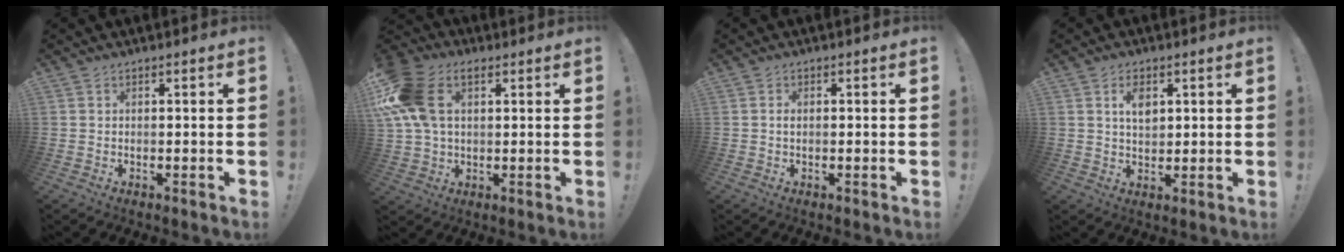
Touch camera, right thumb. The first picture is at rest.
{"total": 15.0, "force": [4.8, 9.8, 10.2], "torque": [-0.214, -0.004, 0.093]}
{"total": 0.7, "force": [0.1, 0.5, 0.4], "torque": [-0.009, 0.004, 0.002]}
{"total": 5.5, "force": [1.9, 3.4, 3.9], "torque": [-0.060, -0.001, 0.030]}